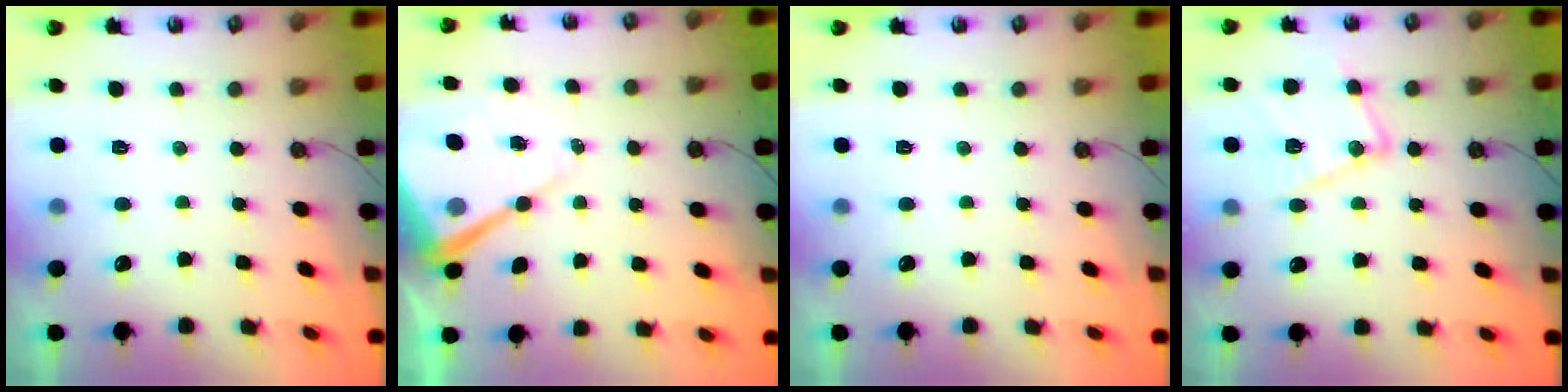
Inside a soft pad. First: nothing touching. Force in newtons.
{"total": 13.5, "press": 13.5, "slide": 1.0}
{"total": 0.0}
{"total": 16.9, "press": 16.8, "slide": 1.6}